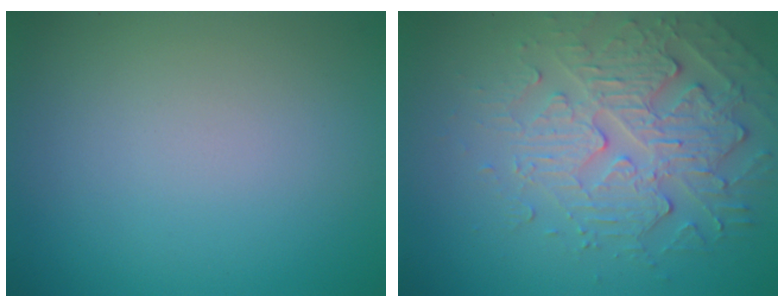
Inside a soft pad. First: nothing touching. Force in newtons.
{"total": 4.7, "press": 4.2, "slide": 2.2}